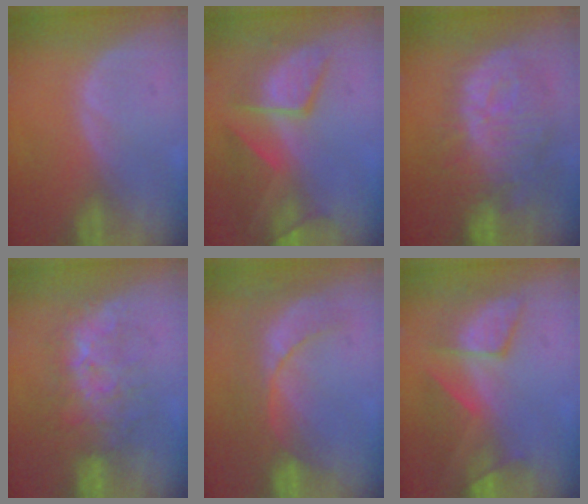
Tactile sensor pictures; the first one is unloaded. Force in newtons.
{"total": 9.4, "press": 8.6, "slide": 3.8}
{"total": 12.5, "press": 11.1, "slide": 5.6}
{"total": 7.9, "press": 7.6, "slide": 2.3}
{"total": 8.6, "press": 7.6, "slide": 4.0}
{"total": 8.0, "press": 7.8, "slide": 1.8}